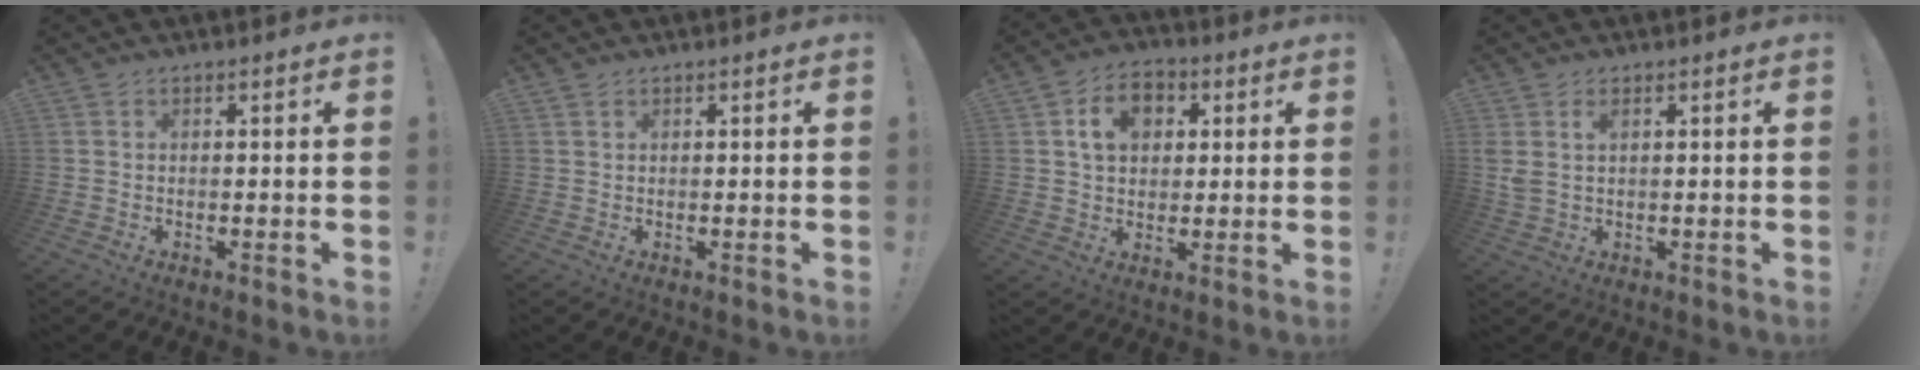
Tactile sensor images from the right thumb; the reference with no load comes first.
{"total": 0.8, "force": [0.6, 0.5, 0.2], "torque": [-0.003, 0.000, 0.012]}
{"total": 9.2, "force": [3.0, 7.0, 5.1], "torque": [-0.079, 0.005, 0.056]}
{"total": 3.3, "force": [1.5, 1.4, 2.6], "torque": [-0.042, -0.004, 0.025]}